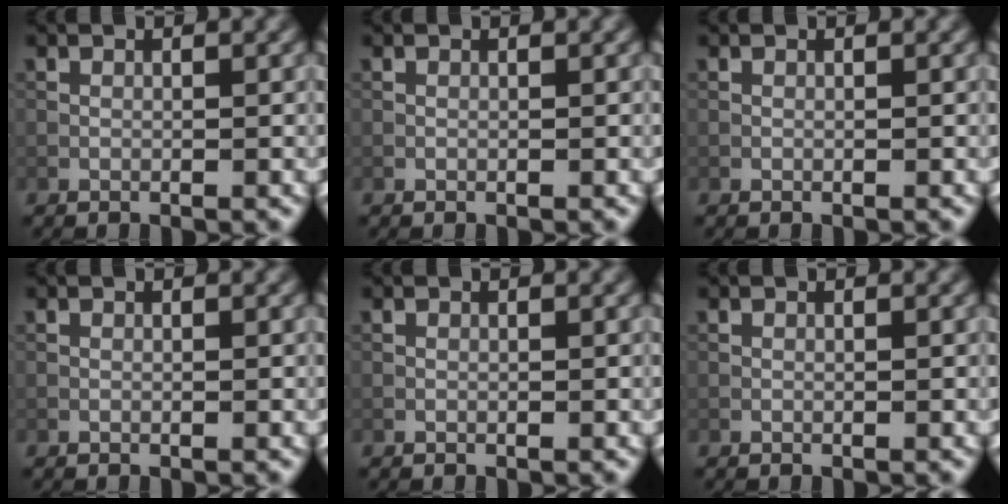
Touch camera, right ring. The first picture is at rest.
{"total": 0.0}
{"total": 0.0}
{"total": 0.0}
{"total": 0.0}
{"total": 0.0}